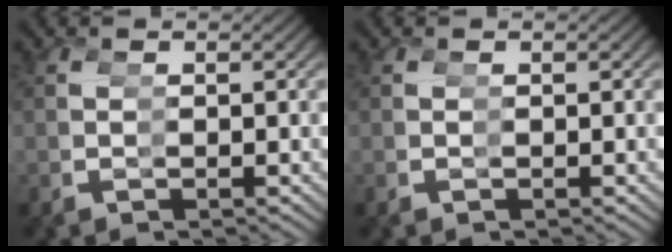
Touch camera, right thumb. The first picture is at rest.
{"total": 0.0}